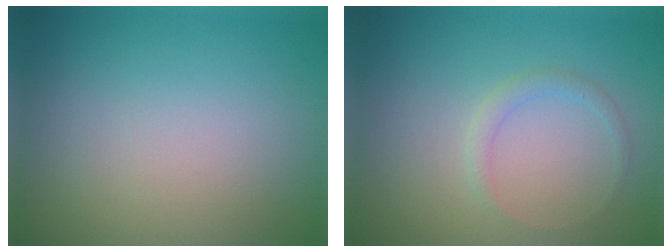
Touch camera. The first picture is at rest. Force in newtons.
{"total": 1.1, "press": 1.1, "slide": 0.1}